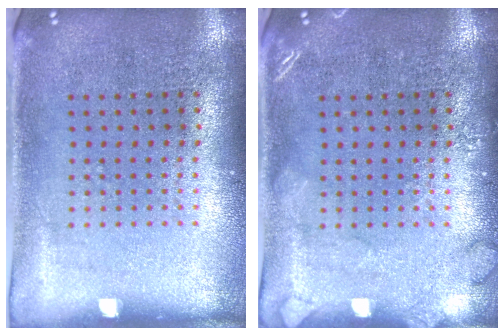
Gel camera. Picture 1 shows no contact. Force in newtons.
{"total": 1.7, "press": 1.6, "slide": 0.3}